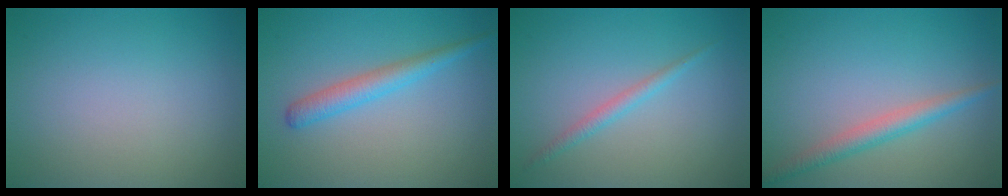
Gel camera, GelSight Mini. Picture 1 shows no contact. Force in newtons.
{"total": 2.7, "press": 2.6, "slide": 0.1}
{"total": 1.4, "press": 1.4, "slide": 0.1}
{"total": 2.5, "press": 2.5, "slide": 0.0}